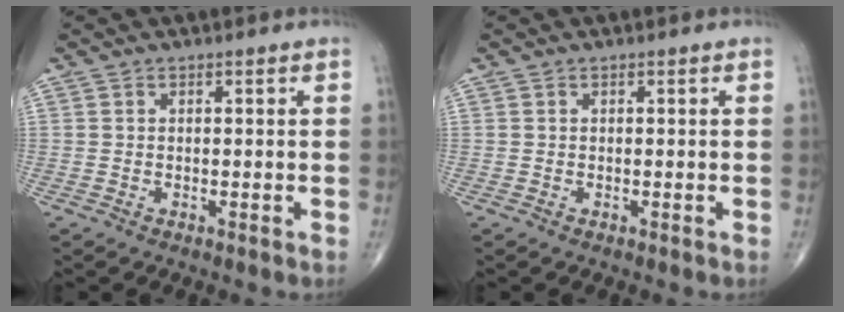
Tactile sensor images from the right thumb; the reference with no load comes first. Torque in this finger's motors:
{"motor_torque": [-0.14, 0.14, -0.17, 0.17, 0.00]}